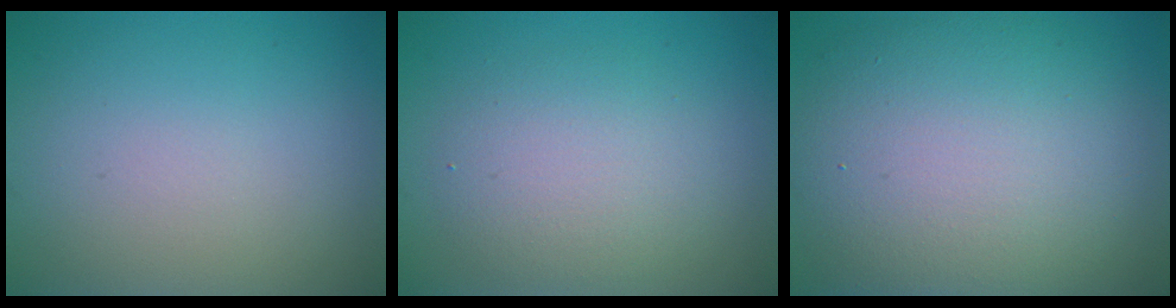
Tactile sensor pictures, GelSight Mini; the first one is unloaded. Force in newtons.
{"total": 3.9, "press": 3.9, "slide": 0.0}
{"total": 12.2, "press": 12.2, "slide": 0.3}